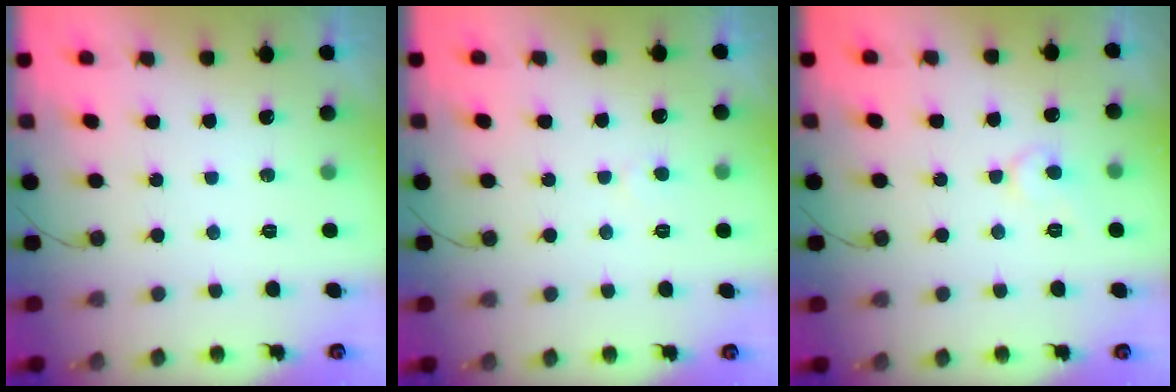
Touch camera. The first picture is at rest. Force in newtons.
{"total": 2.4, "press": 2.4, "slide": 0.2}
{"total": 5.5, "press": 5.5, "slide": 0.3}